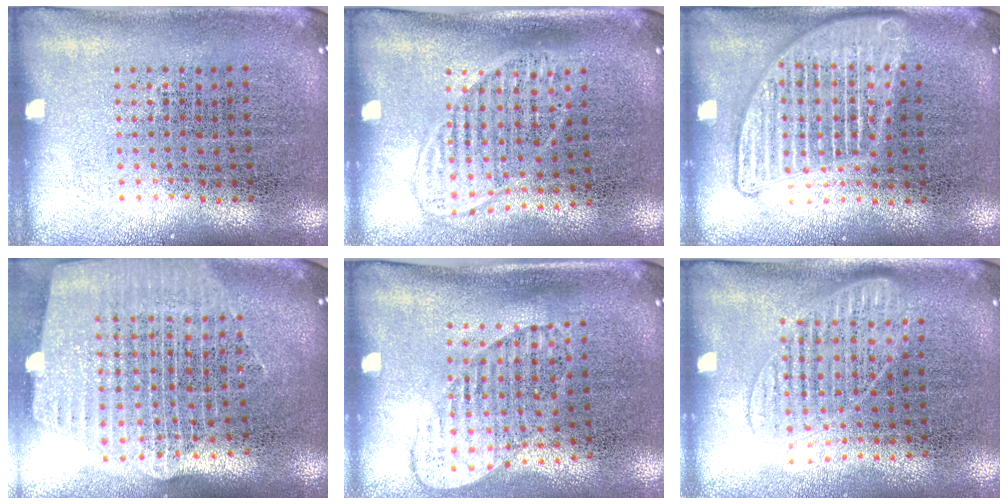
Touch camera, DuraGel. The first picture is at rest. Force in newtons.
{"total": 1.5, "press": 1.3, "slide": 0.7}
{"total": 2.7, "press": 2.7, "slide": 0.2}
{"total": 2.6, "press": 2.2, "slide": 1.3}
{"total": 1.5, "press": 1.2, "slide": 0.8}
{"total": 1.3, "press": 1.2, "slide": 0.6}